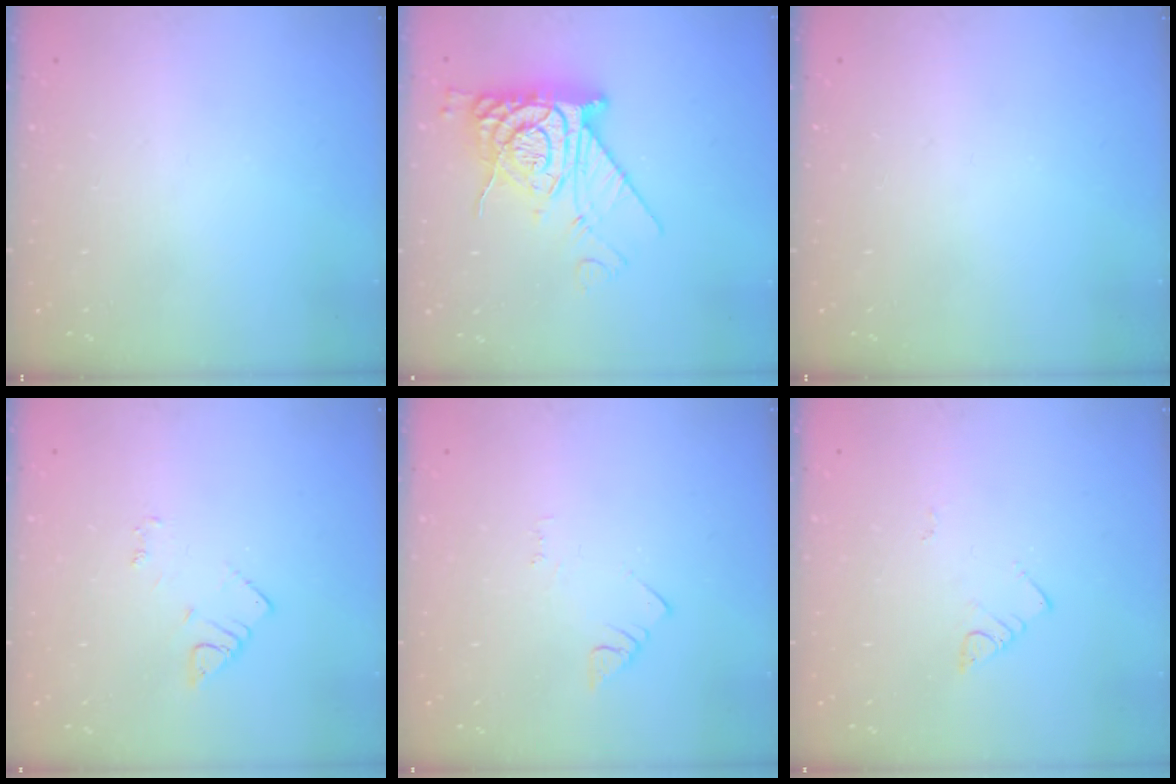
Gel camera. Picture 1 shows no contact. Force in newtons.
{"total": 12.6, "press": 12.5, "slide": 1.4}
{"total": 0.0}
{"total": 2.9, "press": 2.9, "slide": 0.3}
{"total": 1.5, "press": 1.5, "slide": 0.3}
{"total": 2.7, "press": 2.7, "slide": 0.6}